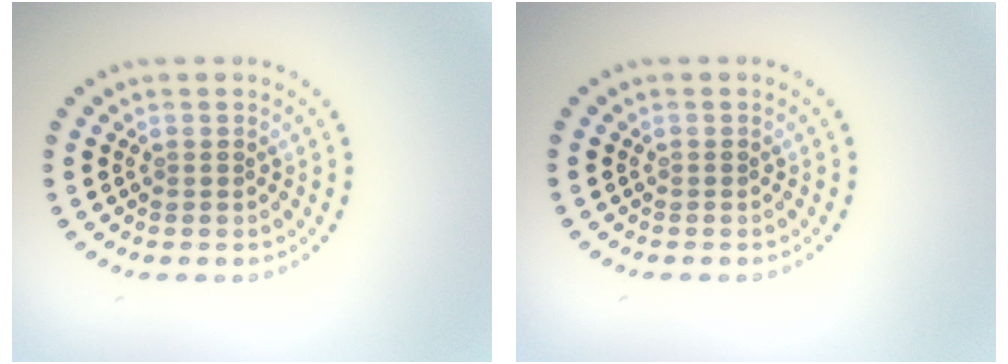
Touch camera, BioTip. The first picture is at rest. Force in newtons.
{"total": 0.0}